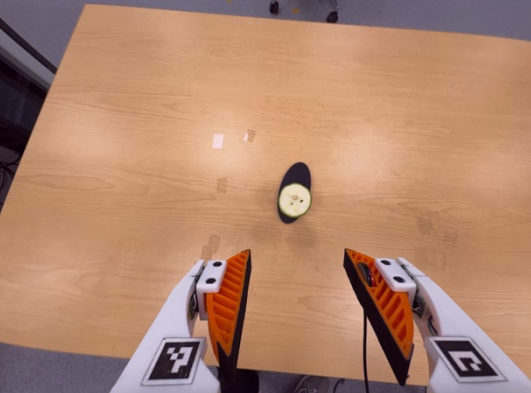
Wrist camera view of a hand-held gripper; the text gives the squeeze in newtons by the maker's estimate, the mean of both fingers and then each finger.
{"total": 0.0}